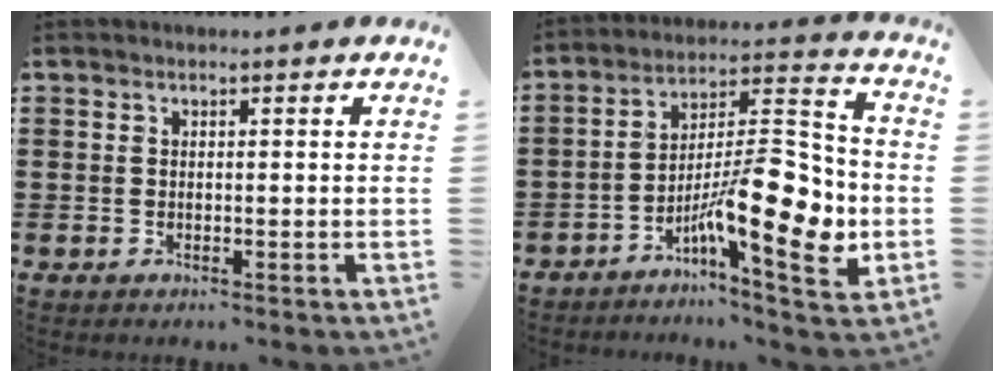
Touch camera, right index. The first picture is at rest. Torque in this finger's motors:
{"motor_torque": [0.64, -0.37, 0.58, 0.21]}